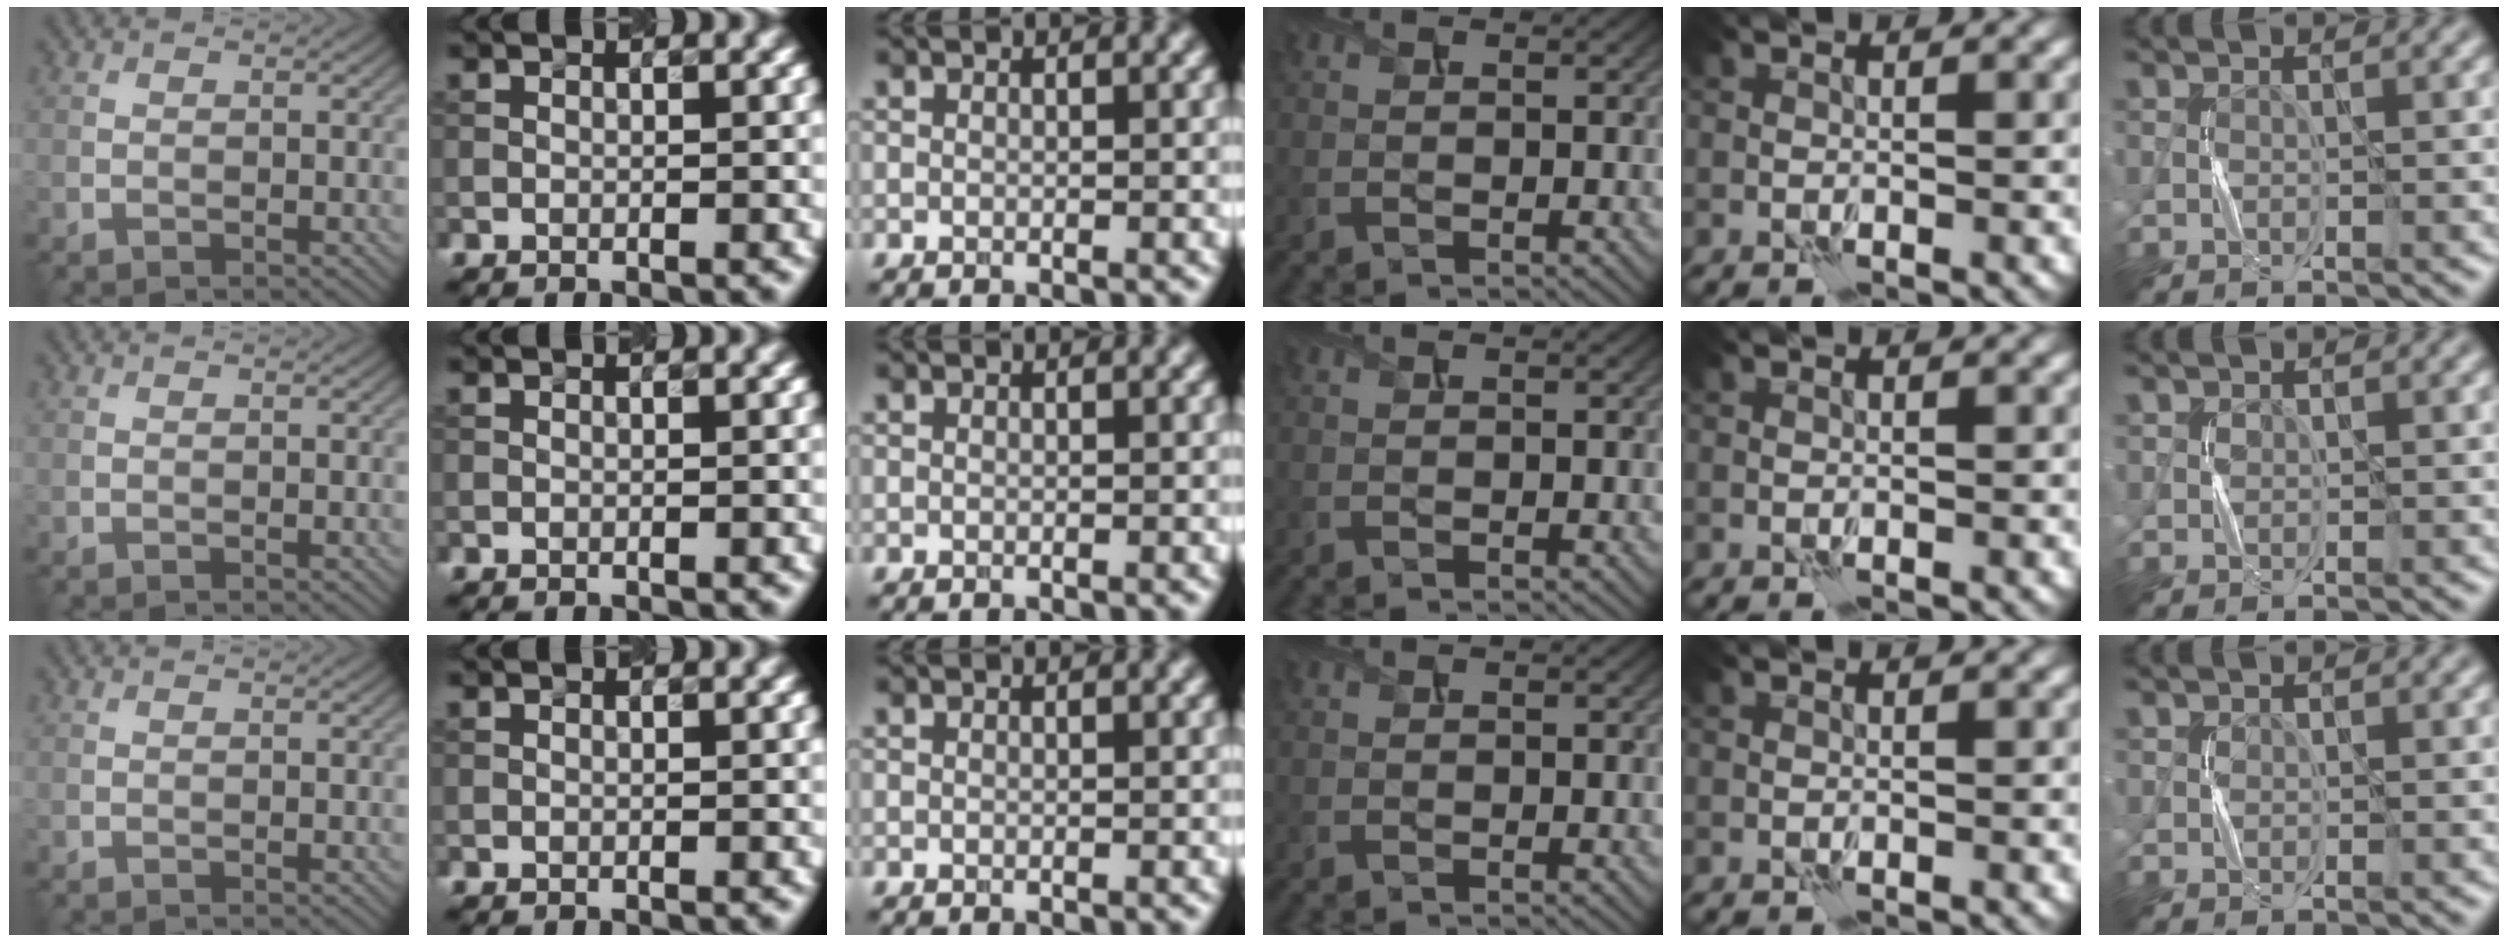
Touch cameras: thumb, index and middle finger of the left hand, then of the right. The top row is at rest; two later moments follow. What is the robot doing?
{"motion": "press", "object": "button"}